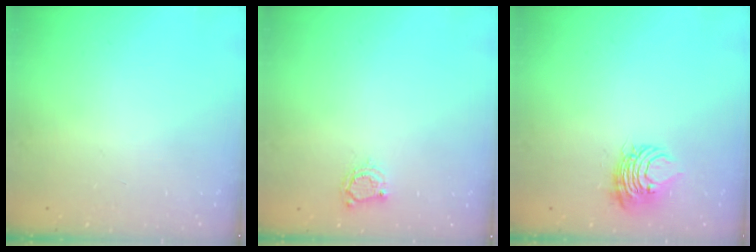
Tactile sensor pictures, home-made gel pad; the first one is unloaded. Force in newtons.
{"total": 3.6, "press": 3.5, "slide": 0.4}
{"total": 8.0, "press": 8.0, "slide": 0.3}